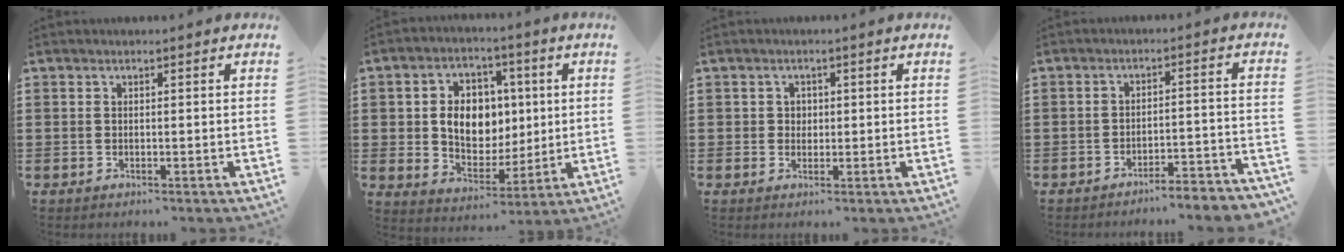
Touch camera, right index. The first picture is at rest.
{"total": 8.7, "force": [1.1, 7.0, 5.1], "torque": [-0.100, 0.014, 0.019]}
{"total": 1.5, "force": [0.3, 1.4, 0.4], "torque": [-0.014, 0.006, 0.005]}
{"total": 3.7, "force": [-3.6, -0.4, 0.9], "torque": [-0.019, -0.006, -0.076]}